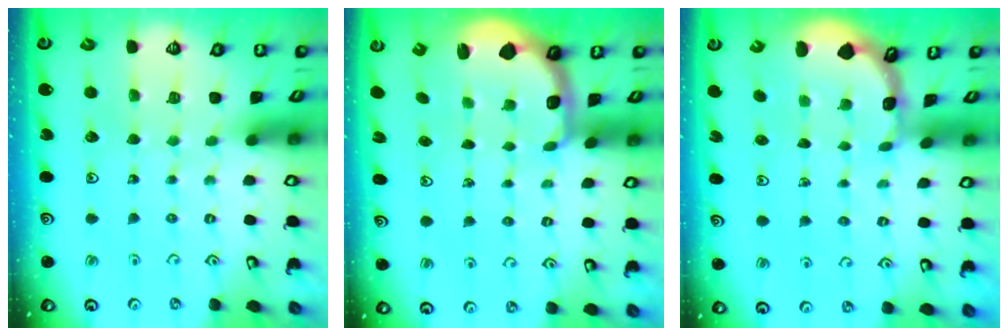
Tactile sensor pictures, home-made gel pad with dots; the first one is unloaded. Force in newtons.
{"total": 2.3, "press": 1.3, "slide": 1.8}
{"total": 1.5, "press": 1.5, "slide": 0.2}